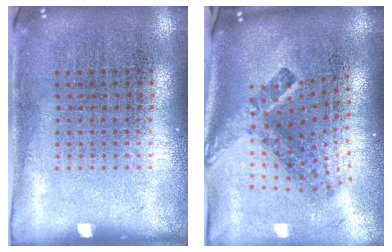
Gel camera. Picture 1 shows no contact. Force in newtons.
{"total": 2.7, "press": 1.7, "slide": 2.1}